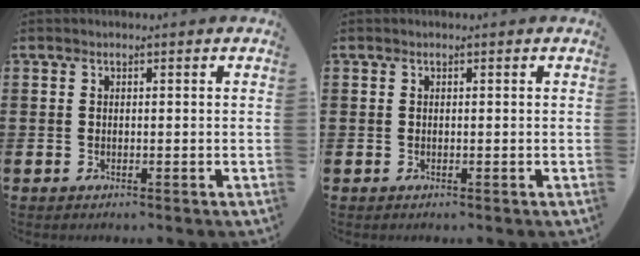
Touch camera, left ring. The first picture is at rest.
{"total": 0.0}